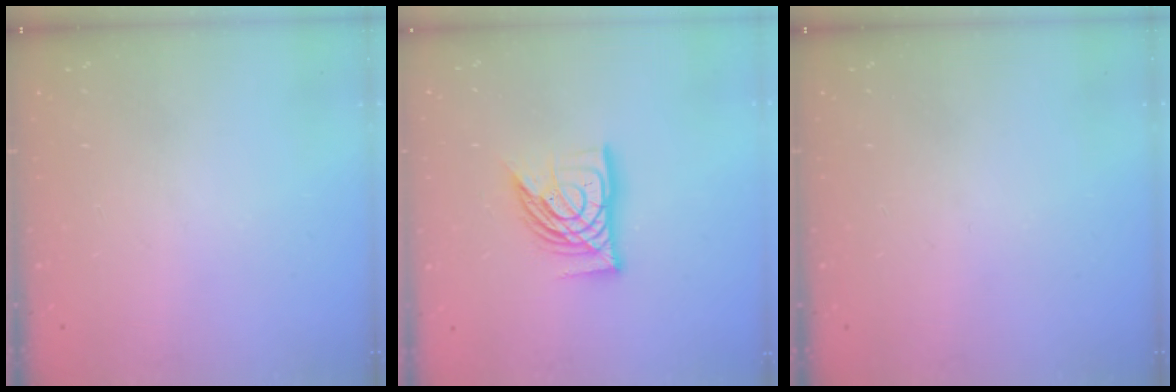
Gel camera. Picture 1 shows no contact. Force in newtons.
{"total": 12.7, "press": 12.6, "slide": 1.5}
{"total": 0.0}